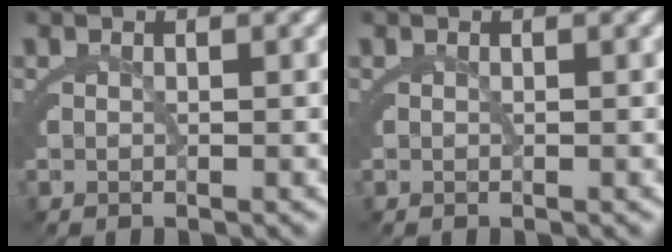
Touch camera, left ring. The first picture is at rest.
{"total": 0.0}